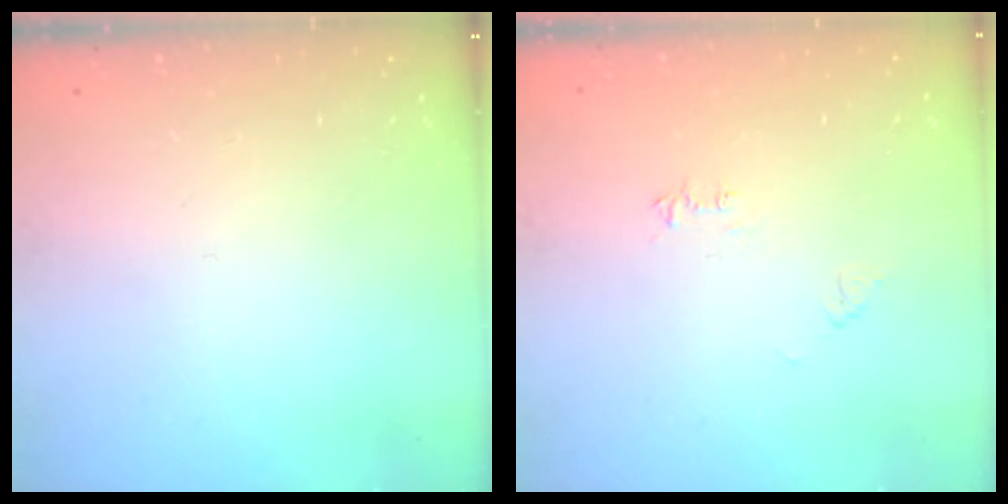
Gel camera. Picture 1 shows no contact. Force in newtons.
{"total": 5.3, "press": 5.3, "slide": 0.6}